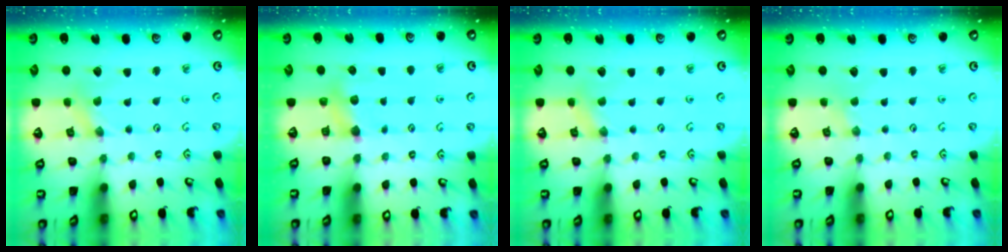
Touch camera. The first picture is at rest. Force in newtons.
{"total": 5.4, "press": 5.4, "slide": 0.4}
{"total": 0.8, "press": 0.8, "slide": 0.3}
{"total": 0.0}